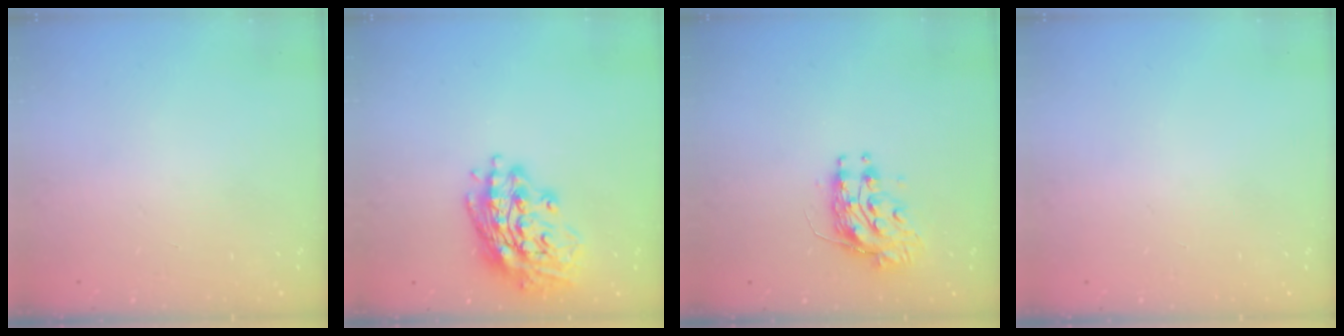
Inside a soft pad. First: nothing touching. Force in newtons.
{"total": 16.4, "press": 16.2, "slide": 2.5}
{"total": 9.3, "press": 9.2, "slide": 0.6}
{"total": 0.0}